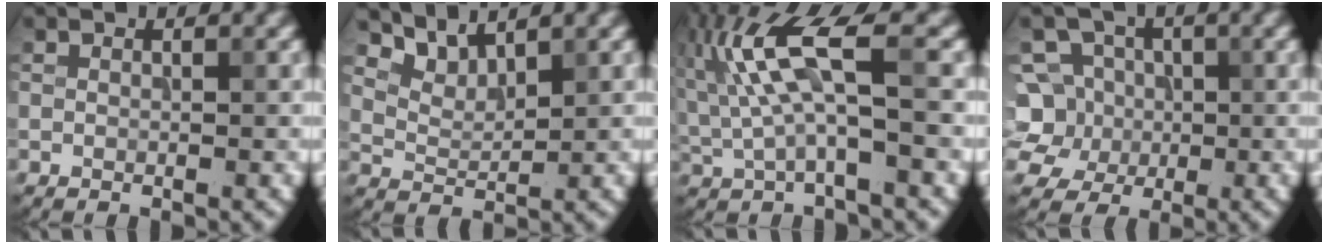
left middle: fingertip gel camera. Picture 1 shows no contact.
{"total": 2.9, "force": [2.8, 0.6, 0.8], "torque": [-0.023, -0.007, 0.058]}
{"total": 7.3, "force": [1.6, 1.7, 6.9], "torque": [-0.154, 0.010, 0.028]}
{"total": 6.2, "force": [0.7, 5.7, 2.4], "torque": [-0.039, 0.034, -0.018]}